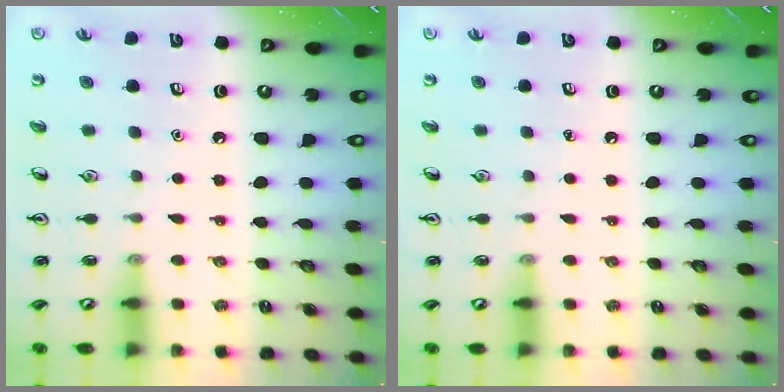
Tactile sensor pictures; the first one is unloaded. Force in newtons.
{"total": 0.0}